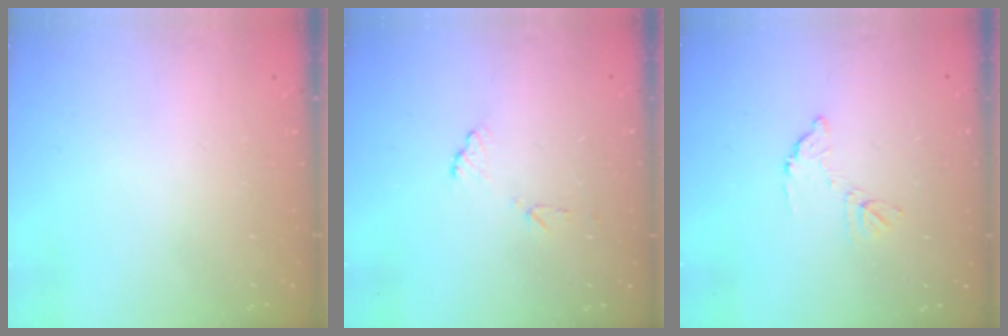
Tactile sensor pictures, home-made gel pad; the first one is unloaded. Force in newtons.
{"total": 7.9, "press": 7.9, "slide": 0.5}
{"total": 7.7, "press": 7.7, "slide": 0.4}